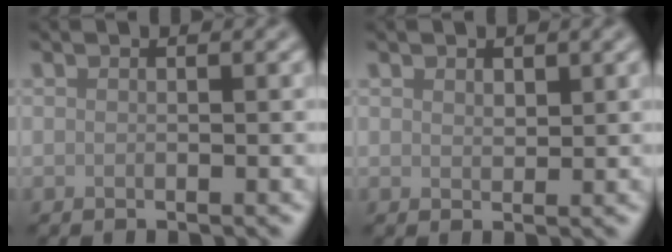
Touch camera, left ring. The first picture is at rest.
{"total": 1.0, "force": [0.8, 0.5, 0.3], "torque": [-0.006, -0.002, 0.015]}